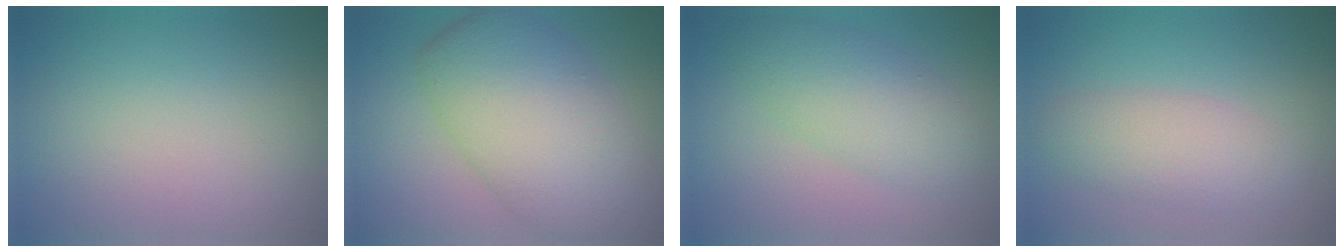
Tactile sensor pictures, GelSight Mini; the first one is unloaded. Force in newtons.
{"total": 10.5, "press": 10.4, "slide": 0.7}
{"total": 4.7, "press": 4.7, "slide": 0.2}
{"total": 3.5, "press": 3.5, "slide": 0.1}